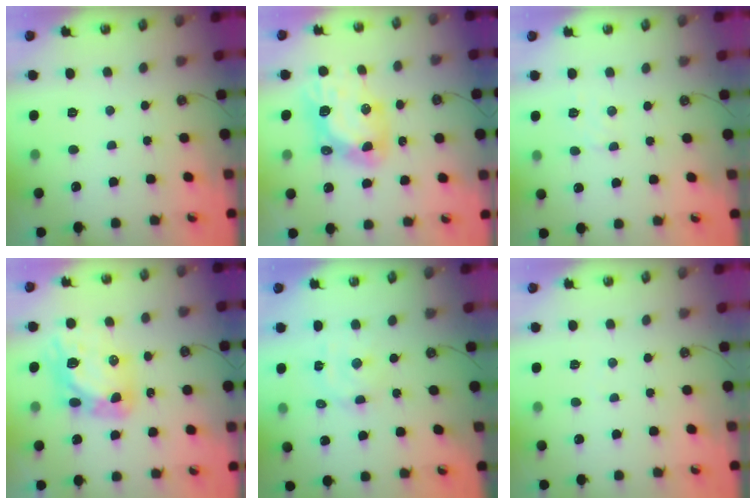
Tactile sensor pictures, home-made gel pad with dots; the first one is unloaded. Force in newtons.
{"total": 12.2, "press": 12.1, "slide": 1.5}
{"total": 5.3, "press": 5.3, "slide": 0.7}
{"total": 13.6, "press": 13.5, "slide": 1.2}
{"total": 5.5, "press": 5.5, "slide": 0.7}
{"total": 2.6, "press": 2.6, "slide": 0.4}